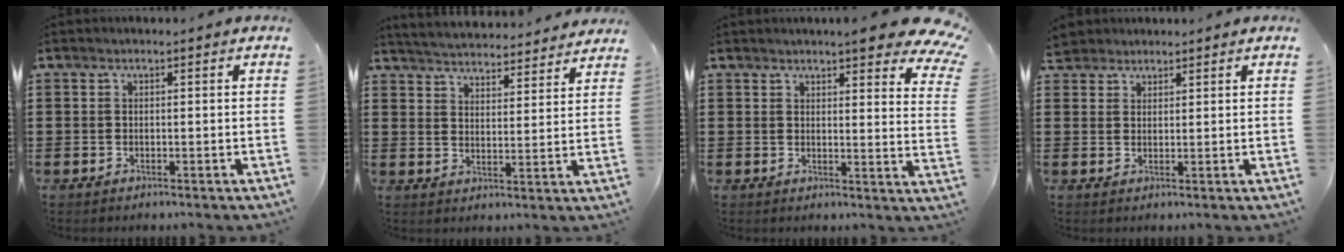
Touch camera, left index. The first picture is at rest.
{"total": 4.4, "force": [4.4, -0.3, 0.1], "torque": [-0.023, -0.034, 0.075]}
{"total": 6.3, "force": [5.3, 0.5, 3.4], "torque": [-0.053, -0.023, 0.090]}
{"total": 2.4, "force": [2.1, 1.2, -0.1], "torque": [-0.008, 0.007, 0.041]}